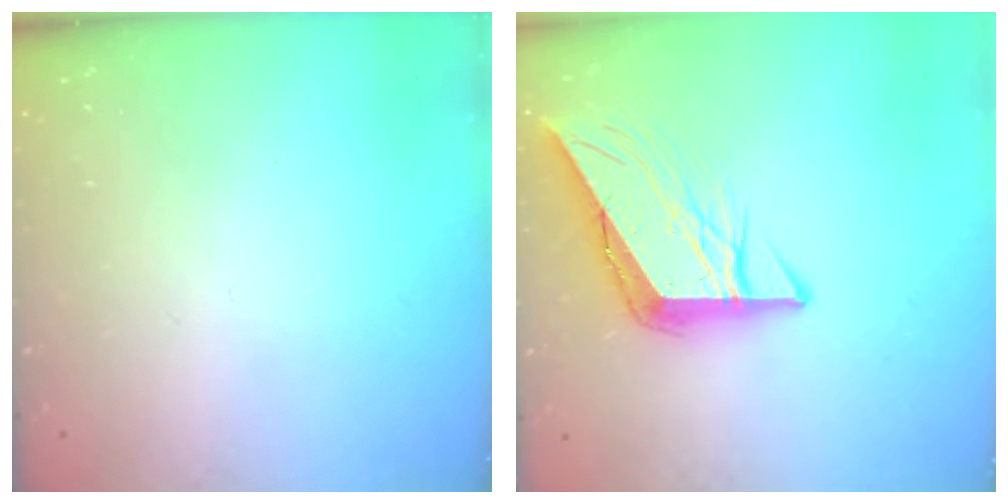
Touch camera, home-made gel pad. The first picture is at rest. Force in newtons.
{"total": 8.9, "press": 8.9, "slide": 0.9}